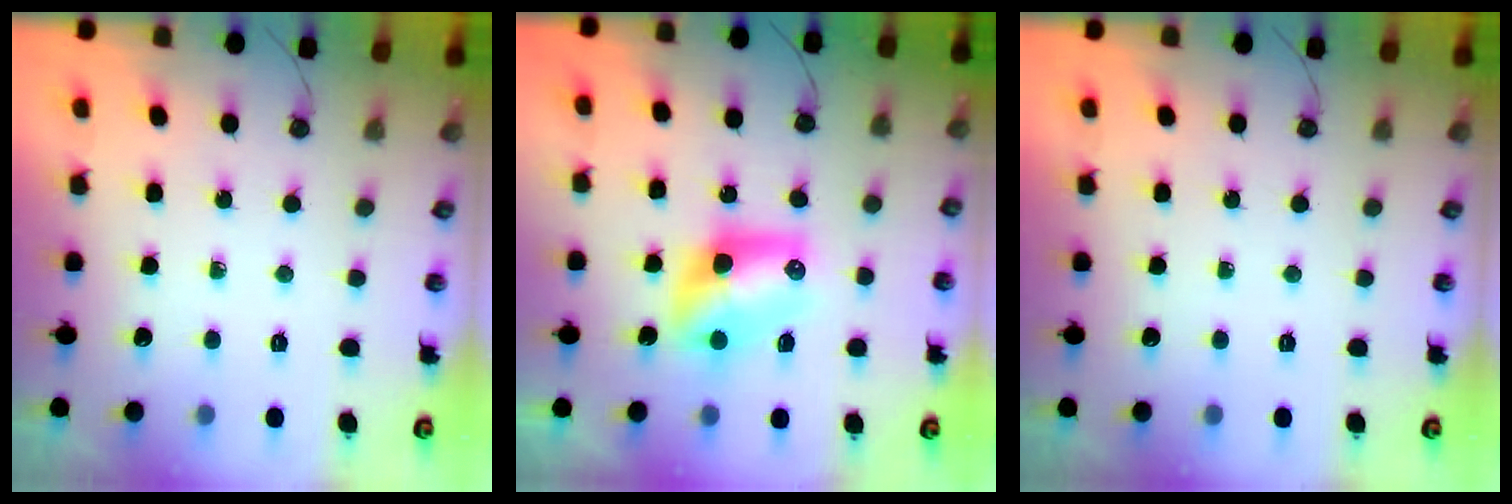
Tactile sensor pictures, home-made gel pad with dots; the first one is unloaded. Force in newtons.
{"total": 9.9, "press": 9.8, "slide": 0.6}
{"total": 0.0}